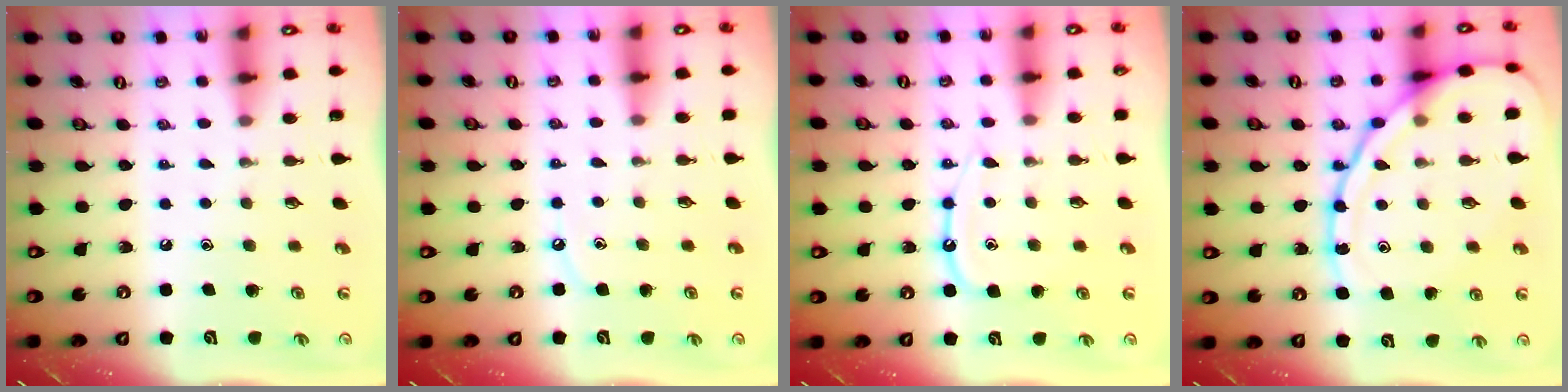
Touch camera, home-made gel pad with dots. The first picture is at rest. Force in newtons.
{"total": 3.8, "press": 3.8, "slide": 0.5}
{"total": 10.8, "press": 10.7, "slide": 1.1}
{"total": 15.6, "press": 15.5, "slide": 1.7}